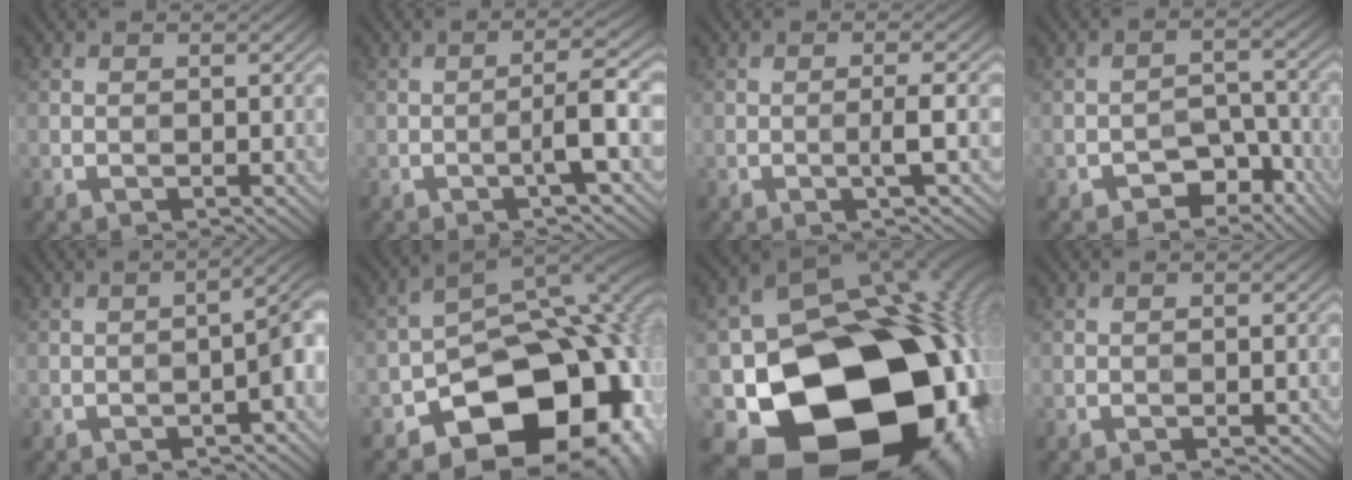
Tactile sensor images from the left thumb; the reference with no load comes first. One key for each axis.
{"total": 3.9, "fx": -1.3, "fy": 0.1, "fz": 3.6, "tx": -0.060, "ty": 0.022, "tz": -0.029}
{"total": 2.3, "fx": -0.5, "fy": -0.2, "fz": 2.2, "tx": -0.040, "ty": 0.012, "tz": -0.013}
{"total": 6.3, "fx": -4.1, "fy": 3.5, "fz": 3.3, "tx": -0.040, "ty": 0.003, "tz": -0.069}
{"total": 4.7, "fx": -2.0, "fy": 1.2, "fz": 4.1, "tx": -0.053, "ty": 0.007, "tz": -0.023}
{"total": 17.8, "fx": -8.1, "fy": 11.3, "fz": 11.2, "tx": -0.123, "ty": -0.023, "tz": -0.118}
{"total": 23.3, "fx": -7.9, "fy": 17.9, "fz": 12.7, "tx": -0.236, "ty": -0.062, "tz": -0.101}
{"total": 0.9, "fx": -0.6, "fy": 0.4, "fz": 0.5, "tx": -0.011, "ty": -0.001, "tz": -0.008}